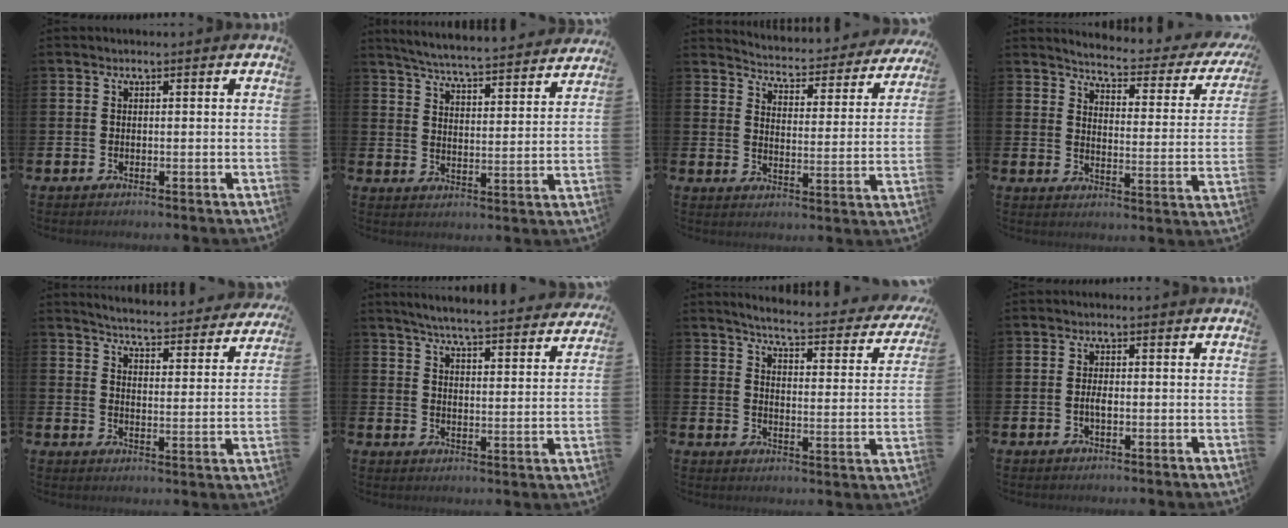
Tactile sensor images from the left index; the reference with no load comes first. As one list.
[{"total": 5.8, "force": [5.7, 0.0, 1.2], "torque": [-0.048, -0.047, 0.098]}, {"total": 4.1, "force": [4.1, 0.6, 0.5], "torque": [-0.028, -0.042, 0.061]}, {"total": 4.0, "force": [3.8, 0.6, 1.1], "torque": [-0.039, -0.038, 0.056]}, {"total": 5.1, "force": [5.0, 0.1, 0.9], "torque": [-0.033, -0.043, 0.082]}, {"total": 5.8, "force": [5.5, 0.0, 1.6], "torque": [-0.046, -0.044, 0.093]}, {"total": 4.7, "force": [4.4, 0.3, 1.7], "torque": [-0.049, -0.041, 0.065]}, {"total": 1.5, "force": [-0.3, 0.5, 1.3], "torque": [-0.021, 0.001, -0.008]}]